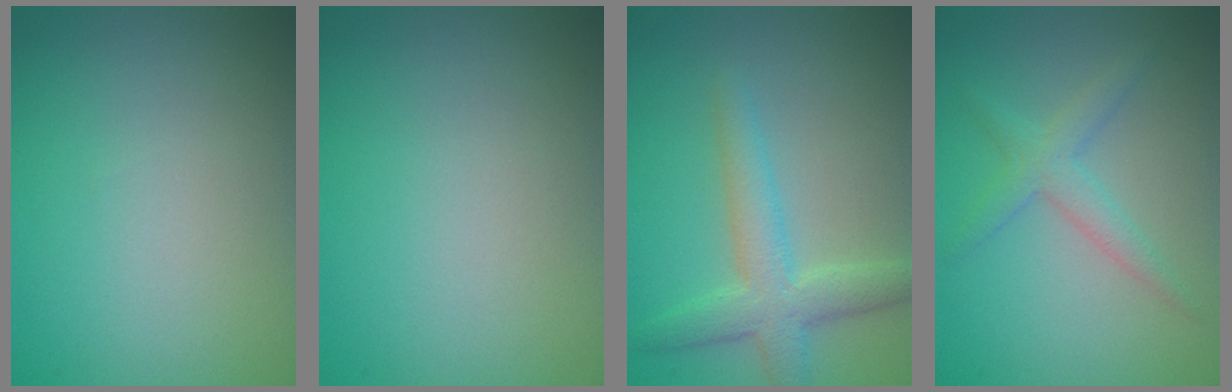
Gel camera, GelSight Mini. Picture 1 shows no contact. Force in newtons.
{"total": 0.0}
{"total": 3.9, "press": 3.9, "slide": 0.3}
{"total": 2.3, "press": 2.3, "slide": 0.2}